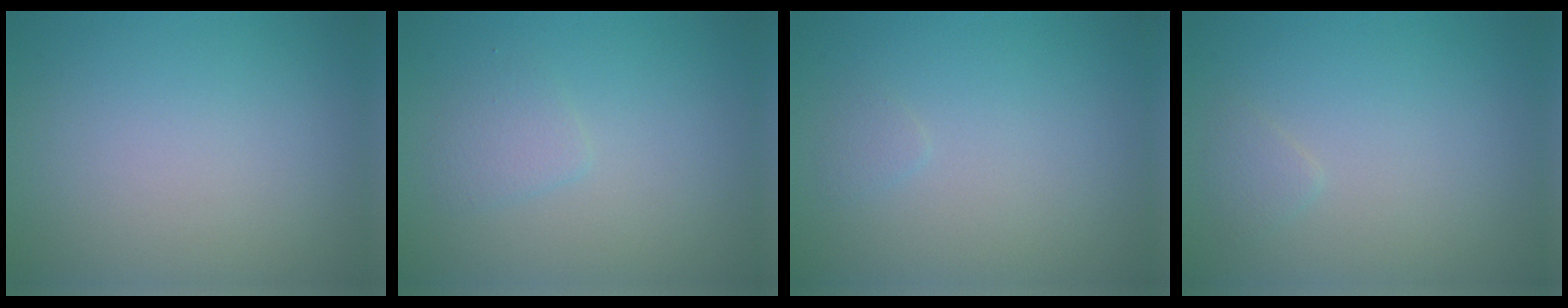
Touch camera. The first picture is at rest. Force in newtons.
{"total": 1.4, "press": 1.4, "slide": 0.1}
{"total": 0.6, "press": 0.6, "slide": 0.1}
{"total": 0.8, "press": 0.8, "slide": 0.1}